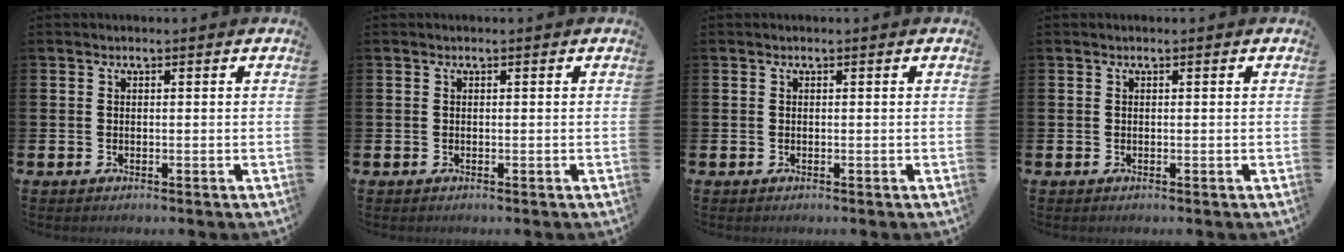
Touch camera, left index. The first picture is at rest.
{"total": 0.0}
{"total": 0.0}
{"total": 0.0}